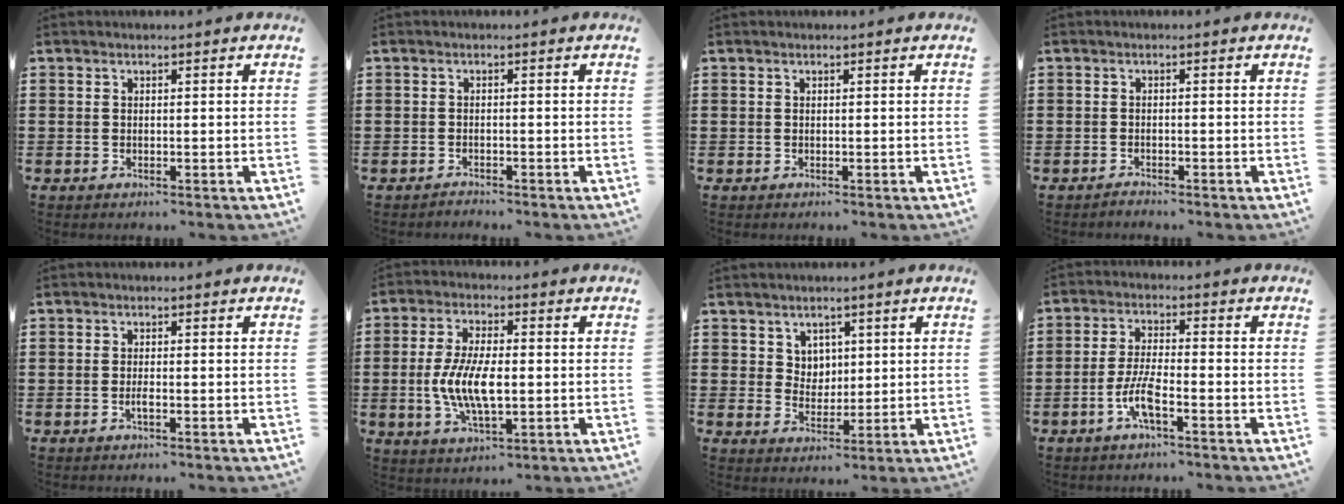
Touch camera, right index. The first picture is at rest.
{"total": 1.0, "force": [-1.0, -0.1, -0.2], "torque": [0.000, 0.001, -0.022]}
{"total": 0.0}
{"total": 1.0, "force": [-1.0, -0.2, -0.1], "torque": [-0.001, -0.001, -0.020]}
{"total": 1.4, "force": [-0.6, 0.2, 1.3], "torque": [-0.032, -0.006, -0.012]}
{"total": 8.4, "force": [-1.0, 3.4, 7.6], "torque": [-0.167, -0.007, -0.024]}
{"total": 3.9, "force": [2.1, 3.2, 0.6], "torque": [-0.027, 0.009, 0.039]}
{"total": 5.7, "force": [-2.7, 1.1, 4.9], "torque": [-0.115, -0.011, -0.057]}